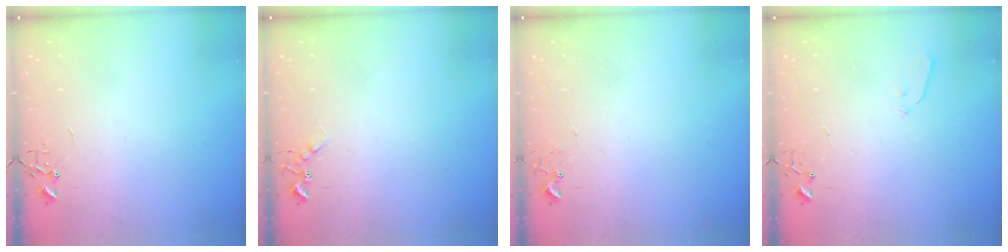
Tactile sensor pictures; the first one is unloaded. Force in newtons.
{"total": 5.2, "press": 5.1, "slide": 0.9}
{"total": 5.4, "press": 5.4, "slide": 0.7}
{"total": 3.6, "press": 3.6, "slide": 0.6}